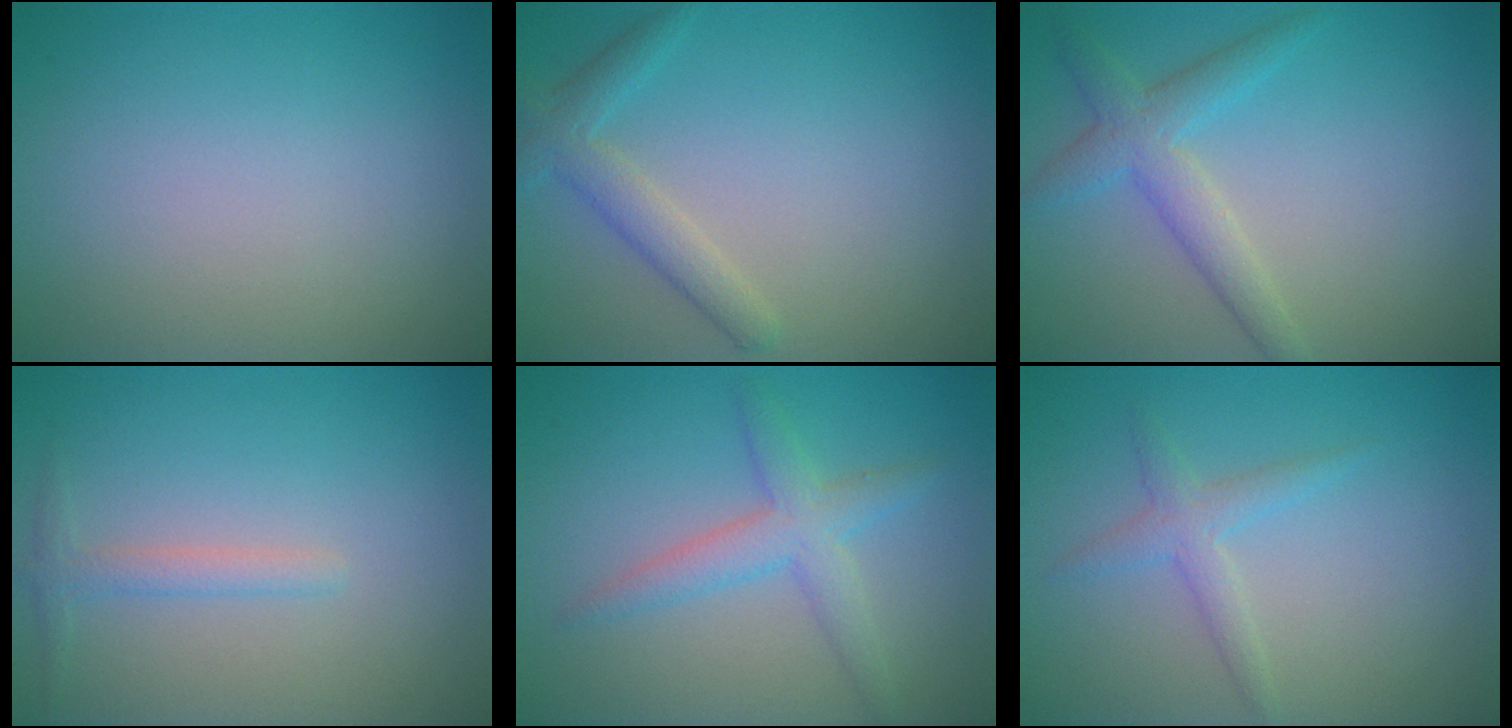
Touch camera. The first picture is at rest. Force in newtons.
{"total": 2.6, "press": 2.6, "slide": 0.1}
{"total": 3.3, "press": 3.3, "slide": 0.2}
{"total": 1.5, "press": 1.5, "slide": 0.0}
{"total": 3.2, "press": 3.2, "slide": 0.0}
{"total": 1.9, "press": 1.9, "slide": 0.1}